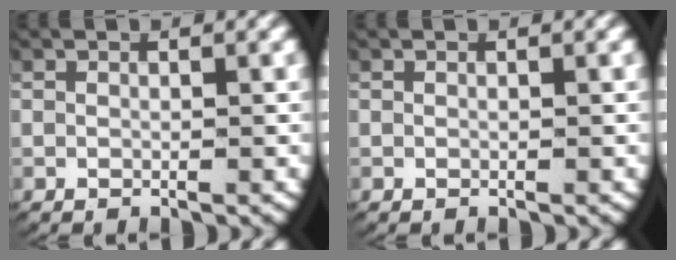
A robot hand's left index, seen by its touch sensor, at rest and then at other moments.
{"total": 0.0}